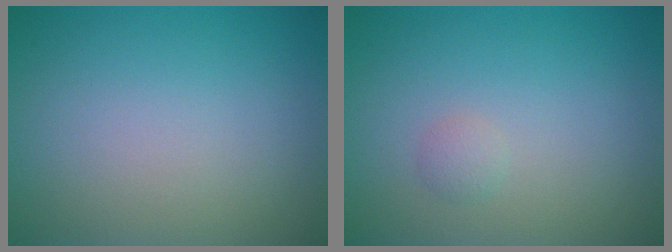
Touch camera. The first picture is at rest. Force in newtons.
{"total": 0.7, "press": 0.7, "slide": 0.0}